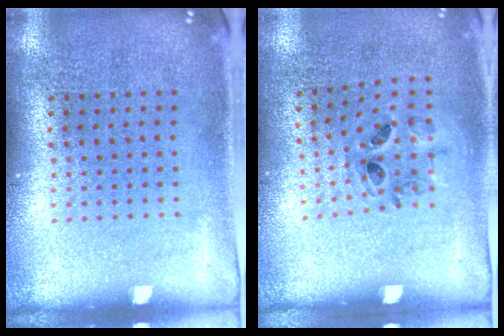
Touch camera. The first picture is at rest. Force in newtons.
{"total": 1.0, "press": 0.9, "slide": 0.5}